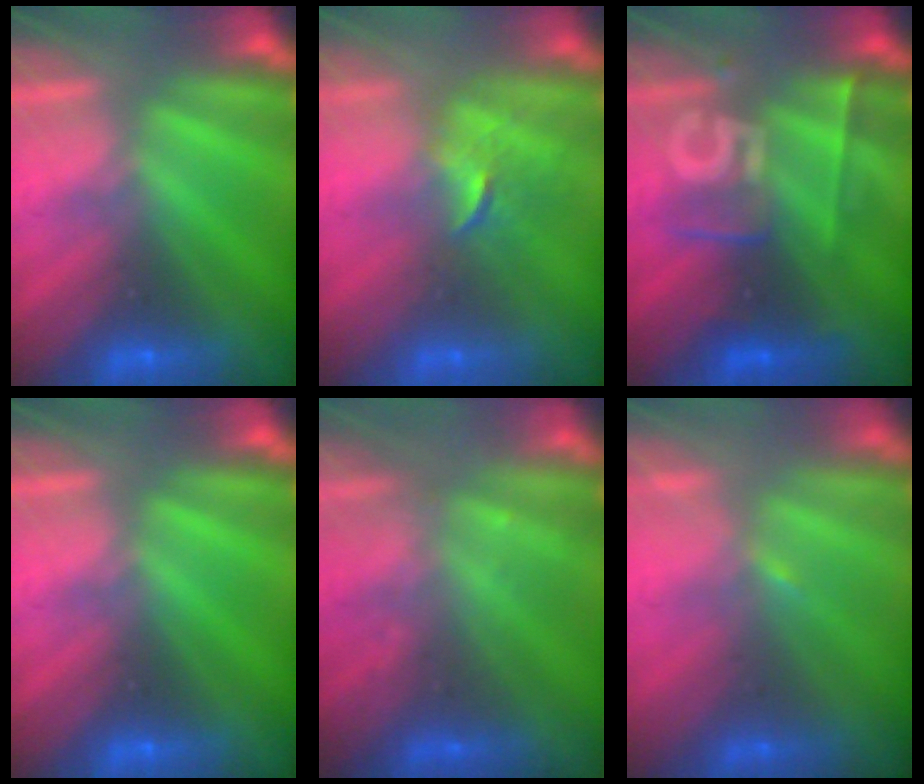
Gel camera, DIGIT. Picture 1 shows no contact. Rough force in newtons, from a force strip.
{"total": 2.5}
{"total": 2.5}
{"total": 0.0}
{"total": 2.2}
{"total": 1.1}